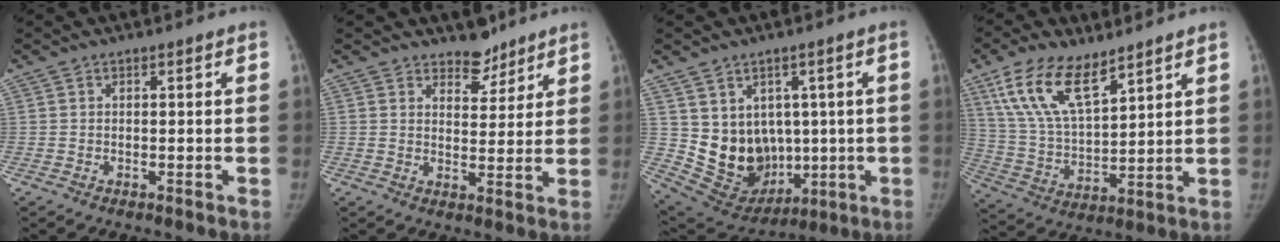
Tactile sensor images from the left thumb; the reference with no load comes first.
{"total": 5.2, "force": [4.3, 2.7, 1.2], "torque": [0.015, -0.033, 0.067]}
{"total": 13.8, "force": [1.2, 11.4, 7.6], "torque": [-0.086, -0.006, 0.064]}
{"total": 15.0, "force": [9.3, 6.2, 9.9], "torque": [-0.174, -0.035, 0.188]}